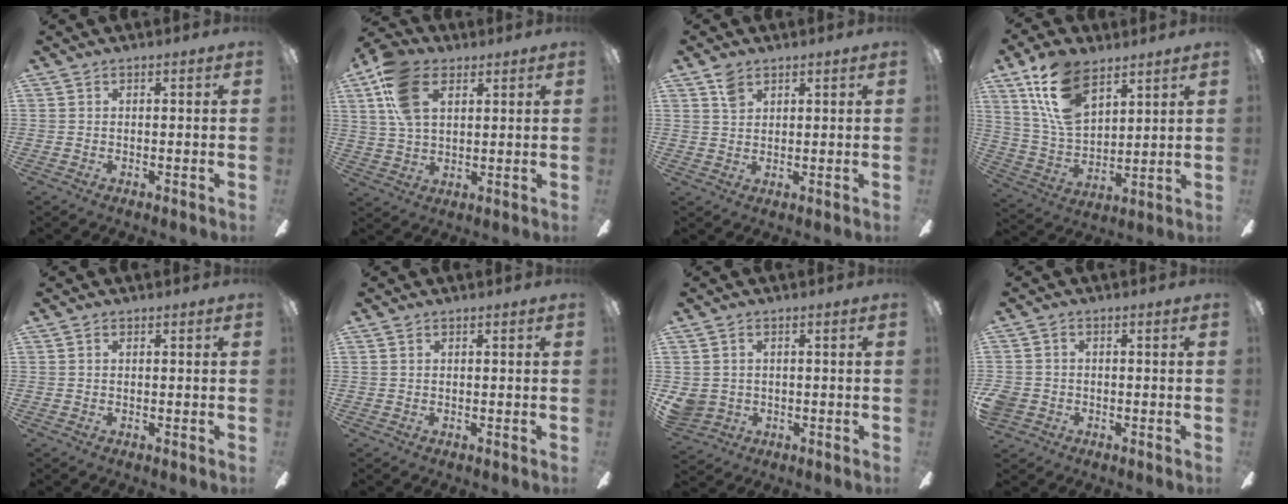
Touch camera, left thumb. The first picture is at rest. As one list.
[{"total": 13.9, "force": [6.2, 8.5, 9.0], "torque": [-0.190, 0.006, 0.119]}, {"total": 3.6, "force": [2.4, 2.1, 1.6], "torque": [-0.029, -0.003, 0.044]}, {"total": 16.2, "force": [9.8, 8.5, 9.7], "torque": [-0.205, -0.029, 0.181]}, {"total": 0.0}, {"total": 0.5, "force": [0.2, 0.3, 0.4], "torque": [-0.009, 0.004, 0.002]}, {"total": 4.1, "force": [-0.2, 3.9, 1.1], "torque": [-0.032, 0.003, -0.004]}, {"total": 3.2, "force": [-1.3, 2.8, 0.9], "torque": [-0.029, 0.006, -0.027]}]